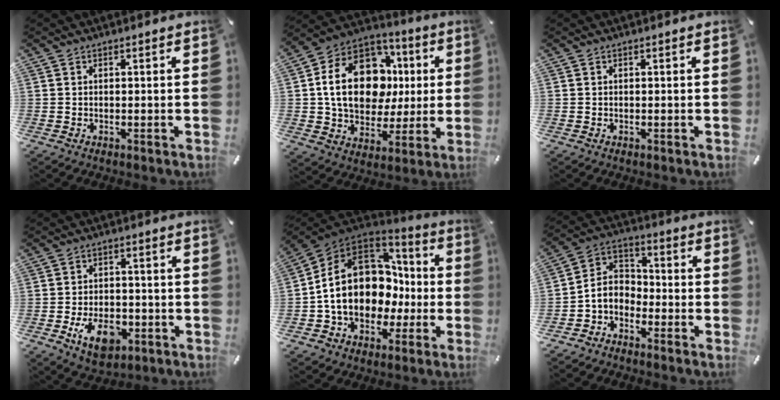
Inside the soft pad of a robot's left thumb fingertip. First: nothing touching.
{"total": 20.6, "force": [2.2, 15.4, 13.4], "torque": [-0.247, 0.004, 0.043]}
{"total": 0.0}
{"total": 9.6, "force": [-3.6, 6.1, 6.5], "torque": [-0.113, 0.006, -0.063]}
{"total": 18.1, "force": [-0.2, 14.5, 10.9], "torque": [-0.205, -0.009, 0.004]}
{"total": 5.9, "force": [-3.5, 4.5, 1.4], "torque": [-0.045, 0.011, -0.076]}